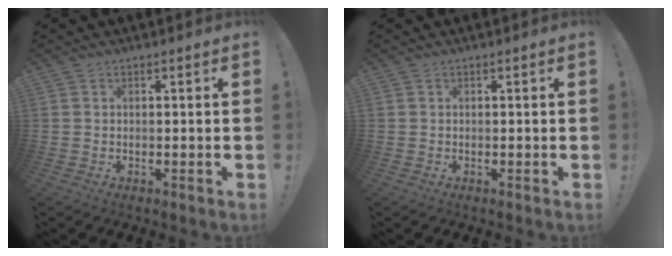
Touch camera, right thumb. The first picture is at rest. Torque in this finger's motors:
{"motor_torque": [-0.13, 0.00, -0.13, 0.05, 0.03]}